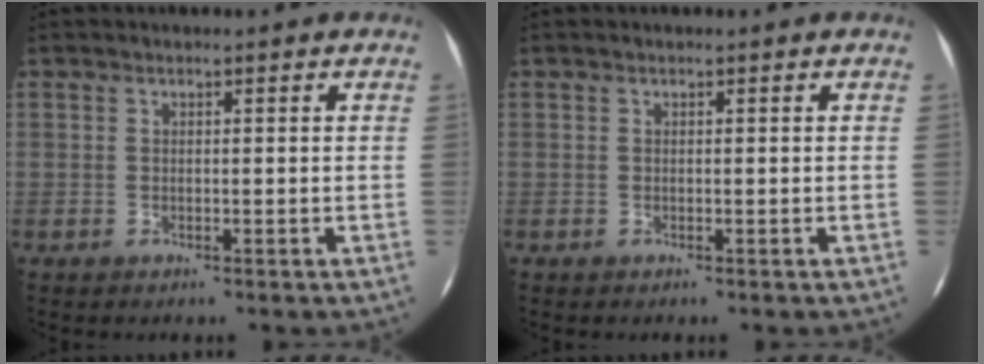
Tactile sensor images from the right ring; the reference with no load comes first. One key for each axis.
{"total": 0.0}